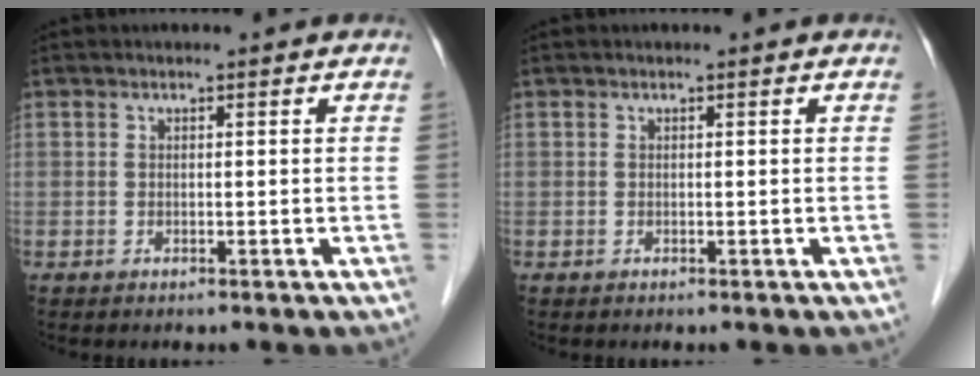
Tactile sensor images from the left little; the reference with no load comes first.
{"total": 0.0}